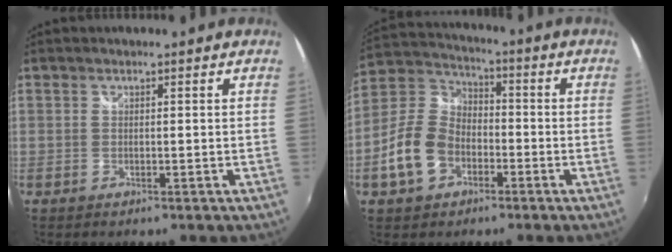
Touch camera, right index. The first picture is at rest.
{"total": 11.3, "force": [-4.6, 7.9, 6.7], "torque": [-0.153, 0.023, -0.083]}